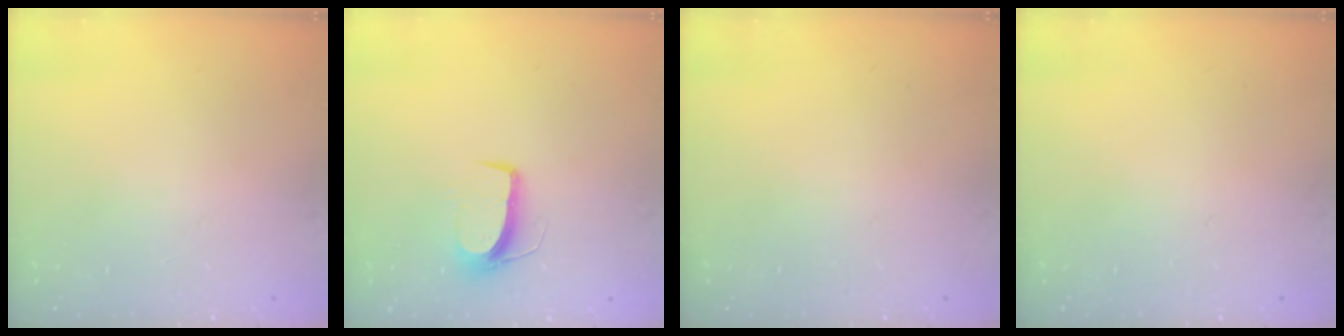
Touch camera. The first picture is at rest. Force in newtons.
{"total": 7.8, "press": 7.7, "slide": 0.5}
{"total": 0.0}
{"total": 0.0}